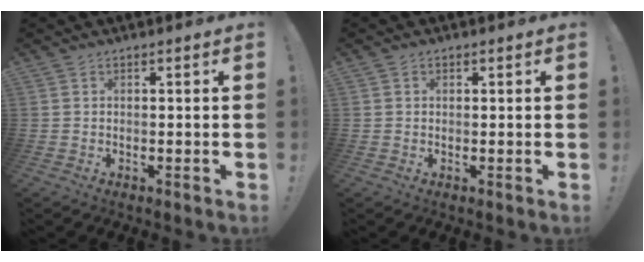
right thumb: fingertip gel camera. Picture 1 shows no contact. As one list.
[{"total": 0.6, "force": [0.3, 0.6, 0.1], "torque": [0.003, 0.000, 0.004]}]